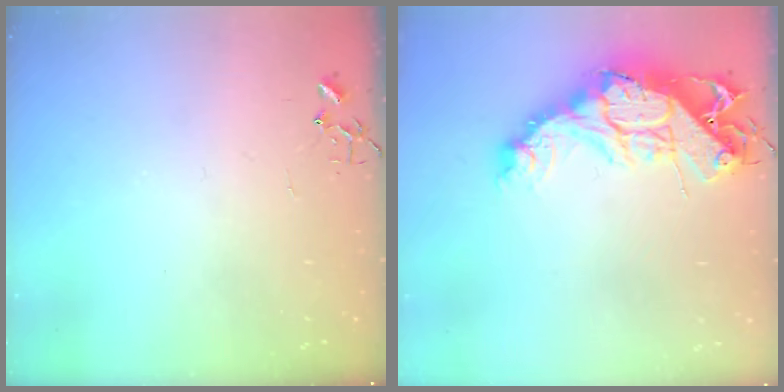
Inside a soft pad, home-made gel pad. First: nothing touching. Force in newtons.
{"total": 18.5, "press": 18.4, "slide": 2.0}